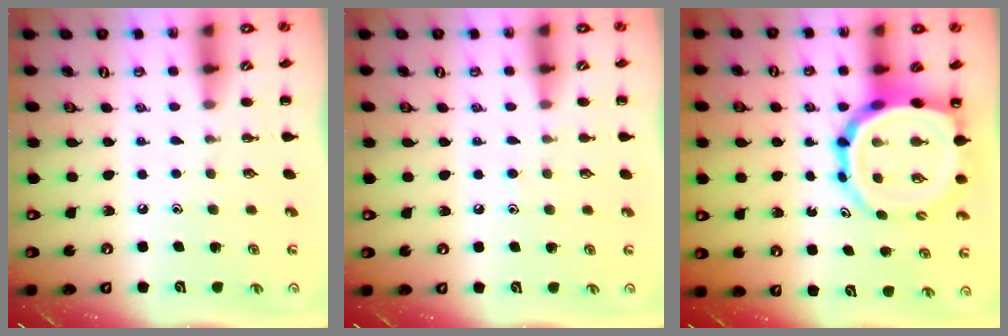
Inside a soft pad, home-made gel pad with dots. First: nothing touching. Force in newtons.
{"total": 5.4, "press": 4.9, "slide": 2.2}
{"total": 15.5, "press": 14.9, "slide": 4.3}